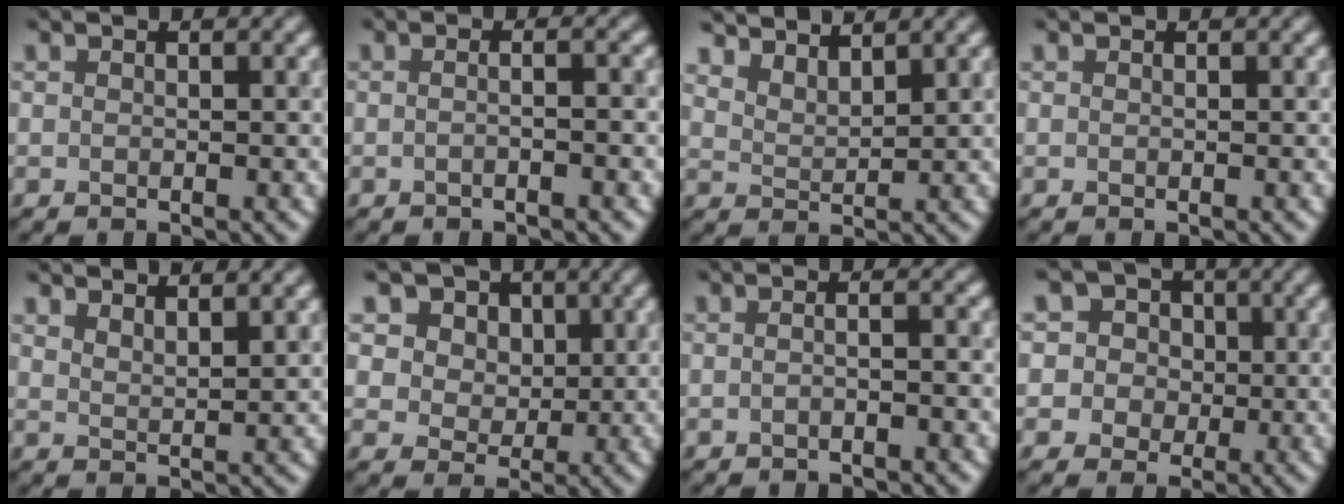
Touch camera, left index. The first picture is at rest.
{"total": 3.0, "force": [0.2, 1.5, 2.6], "torque": [-0.007, 0.005, -0.028]}
{"total": 4.2, "force": [4.0, 0.9, 1.3], "torque": [-0.027, -0.004, 0.069]}
{"total": 0.0}
{"total": 2.7, "force": [2.4, 0.6, 1.1], "torque": [-0.006, 0.004, 0.038]}
{"total": 9.1, "force": [4.6, 6.7, 4.2], "torque": [-0.076, 0.006, 0.053]}
{"total": 2.0, "force": [-0.4, 0.8, 1.8], "torque": [-0.011, -0.004, -0.026]}
{"total": 7.1, "force": [2.5, 6.2, 2.5], "torque": [-0.036, 0.029, 0.006]}